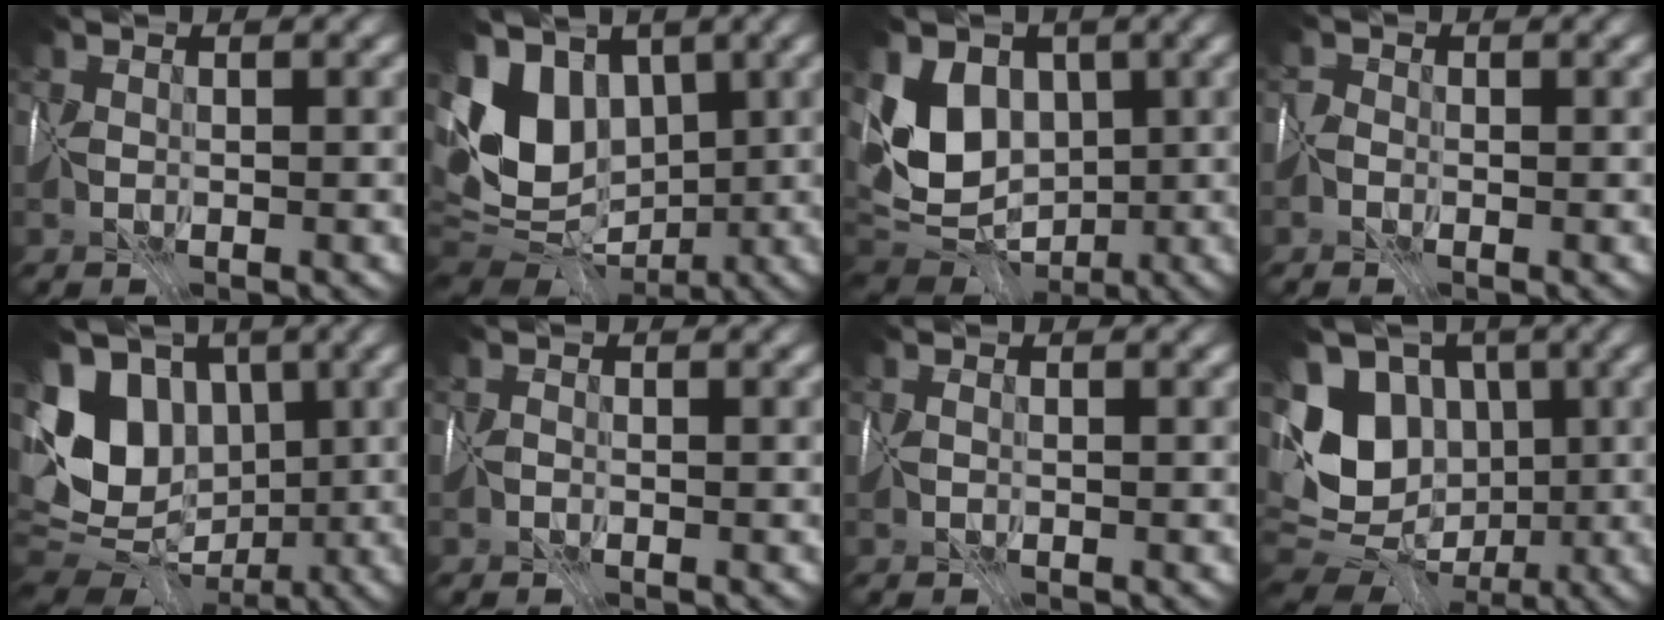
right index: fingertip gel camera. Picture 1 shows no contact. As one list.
[{"total": 8.5, "force": [1.9, 6.2, 5.5], "torque": [-0.119, 0.003, 0.023]}, {"total": 5.9, "force": [1.7, 4.8, 3.0], "torque": [-0.066, -0.010, 0.026]}, {"total": 1.1, "force": [-0.4, -0.5, -0.9], "torque": [0.013, 0.008, -0.016]}, {"total": 10.0, "force": [1.3, 7.9, 6.0], "torque": [-0.122, 0.012, 0.022]}, {"total": 0.8, "force": [-0.2, -0.5, -0.6], "torque": [0.010, 0.004, -0.003]}, {"total": 0.0}, {"total": 10.1, "force": [0.4, 8.5, 5.4], "torque": [-0.108, 0.010, 0.011]}]